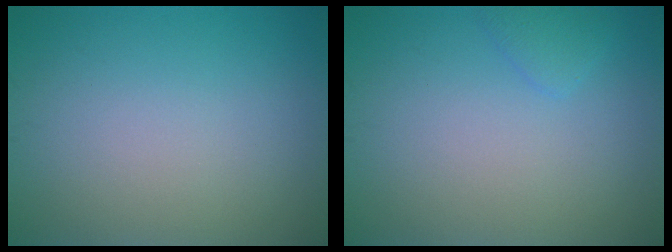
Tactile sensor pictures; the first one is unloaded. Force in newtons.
{"total": 1.1, "press": 1.1, "slide": 0.0}